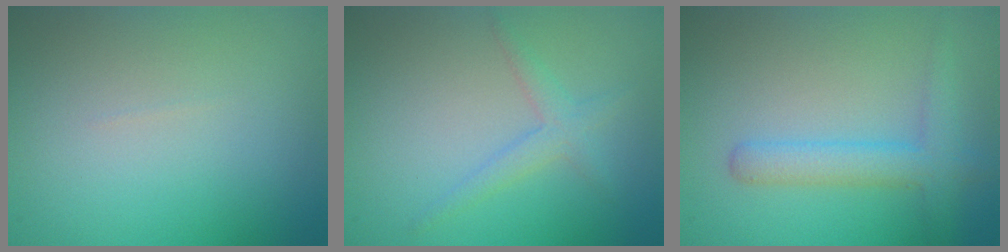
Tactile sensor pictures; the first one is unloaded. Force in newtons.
{"total": 1.8, "press": 1.8, "slide": 0.1}
{"total": 3.1, "press": 3.1, "slide": 0.1}